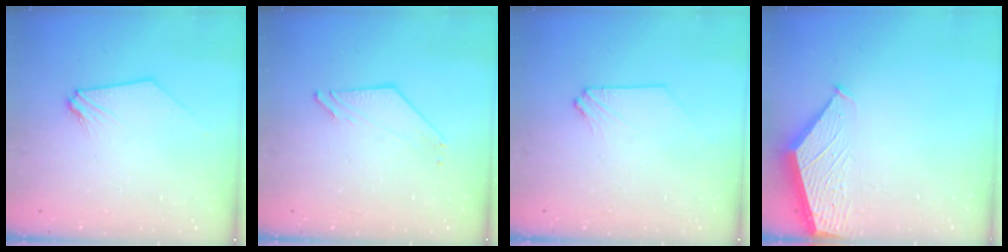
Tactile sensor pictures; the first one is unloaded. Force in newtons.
{"total": 3.6, "press": 3.6, "slide": 0.1}
{"total": 0.0}
{"total": 1.8, "press": 1.8, "slide": 0.2}